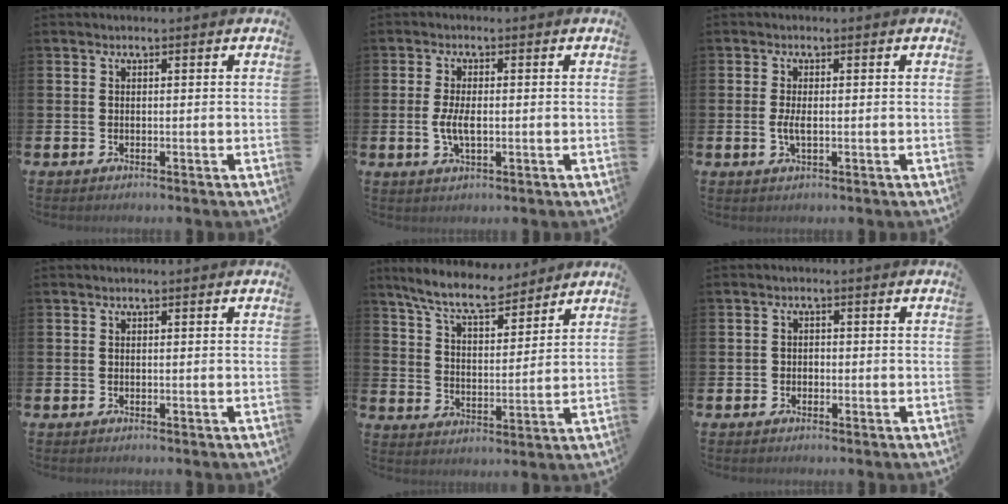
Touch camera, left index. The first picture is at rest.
{"total": 3.6, "force": [-0.3, 1.6, 3.2], "torque": [-0.060, -0.002, -0.010]}
{"total": 2.1, "force": [-0.1, 0.8, 2.0], "torque": [-0.030, -0.002, -0.005]}
{"total": 0.0}
{"total": 8.6, "force": [7.8, 1.7, 3.3], "torque": [-0.089, -0.034, 0.140]}
{"total": 1.3, "force": [-0.7, 1.0, 0.3], "torque": [-0.001, 0.001, -0.017]}